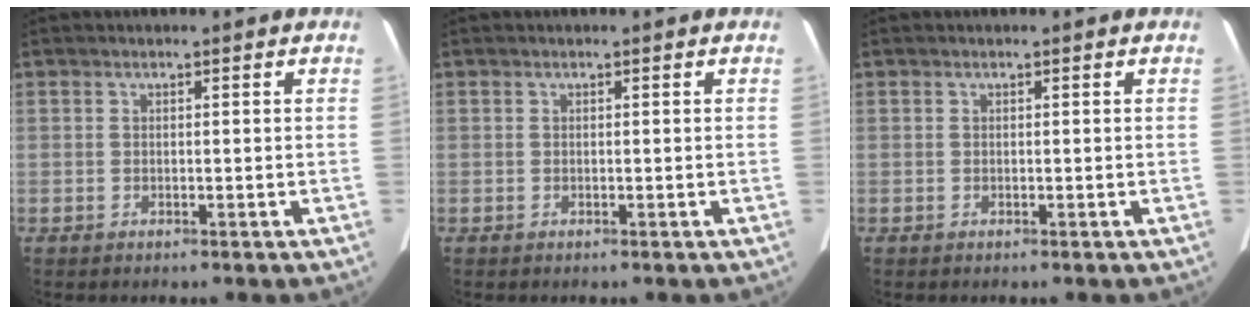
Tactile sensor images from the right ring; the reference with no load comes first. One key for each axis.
{"total": 0.0}
{"total": 0.0}